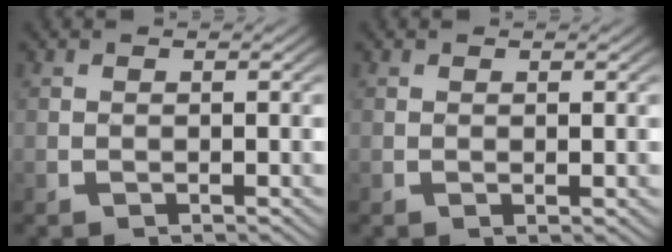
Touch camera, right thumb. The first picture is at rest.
{"total": 0.6, "force": [0.4, 0.1, 0.4], "torque": [-0.007, -0.001, 0.007]}